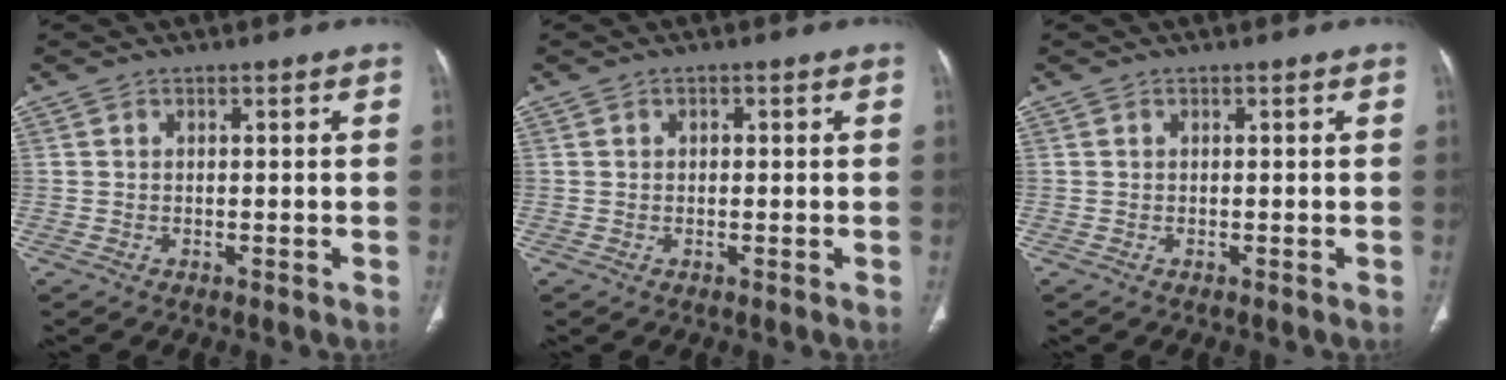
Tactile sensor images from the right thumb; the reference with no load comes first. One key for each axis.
{"total": 0.6, "fx": 0.1, "fy": 0.5, "fz": 0.4, "tx": -0.004, "ty": 0.002, "tz": 0.000}
{"total": 0.0}